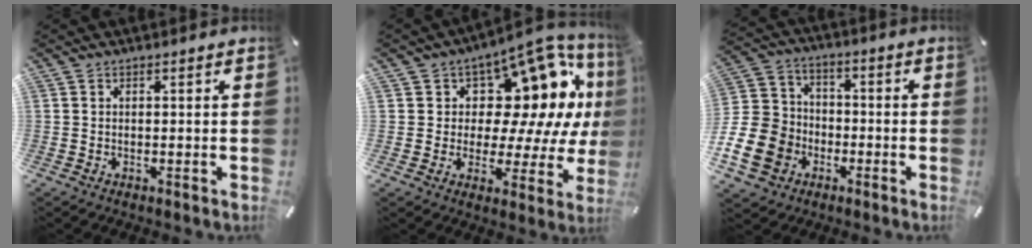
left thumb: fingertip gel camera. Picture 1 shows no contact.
{"total": 15.7, "force": [8.0, 9.6, 9.4], "torque": [-0.121, -0.079, 0.134]}
{"total": 14.4, "force": [-5.2, 12.3, 5.3], "torque": [-0.110, 0.036, -0.093]}